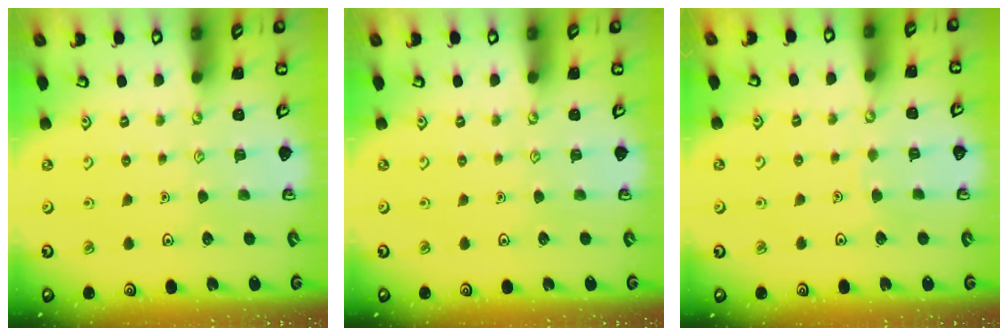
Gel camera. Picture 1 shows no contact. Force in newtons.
{"total": 0.0}
{"total": 2.5, "press": 2.5, "slide": 0.2}